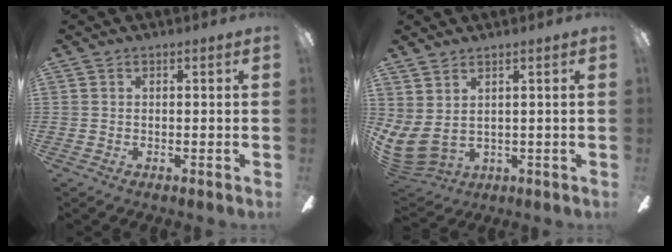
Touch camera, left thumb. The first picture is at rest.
{"total": 6.1, "force": [2.4, 3.2, 4.7], "torque": [-0.122, -0.026, 0.045]}